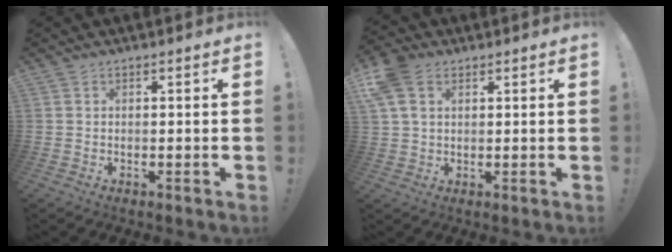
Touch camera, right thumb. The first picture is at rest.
{"total": 8.0, "force": [3.6, 5.4, 4.8], "torque": [-0.094, -0.001, 0.073]}